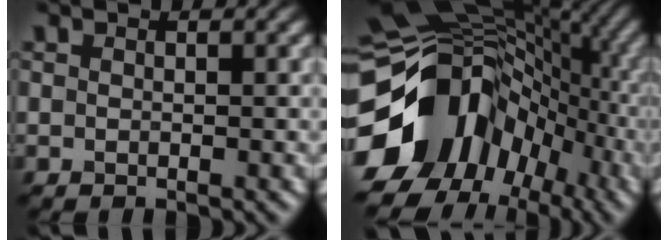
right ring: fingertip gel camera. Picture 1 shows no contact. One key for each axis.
{"total": 16.1, "fx": -3.9, "fy": 12.6, "fz": 9.2, "tx": -0.171, "ty": -0.008, "tz": -0.077}